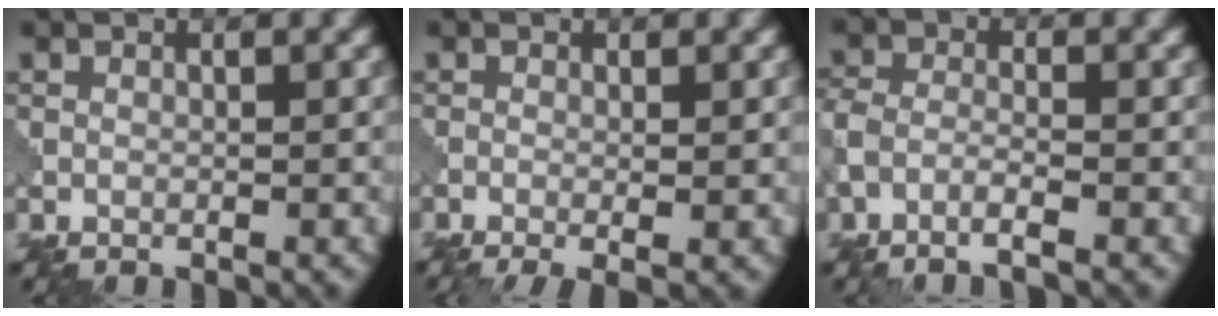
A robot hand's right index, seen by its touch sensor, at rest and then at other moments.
{"total": 2.9, "force": [-1.1, 0.8, 2.6], "torque": [-0.046, -0.008, -0.021]}
{"total": 2.7, "force": [-1.7, 0.8, 1.9], "torque": [-0.046, -0.002, -0.046]}